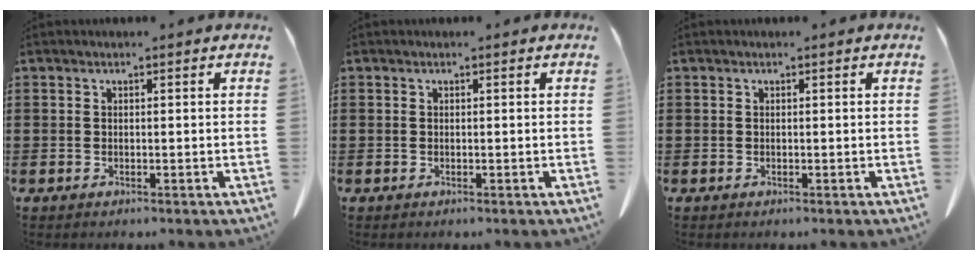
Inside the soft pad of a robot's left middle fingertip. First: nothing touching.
{"total": 0.0}
{"total": 0.0}